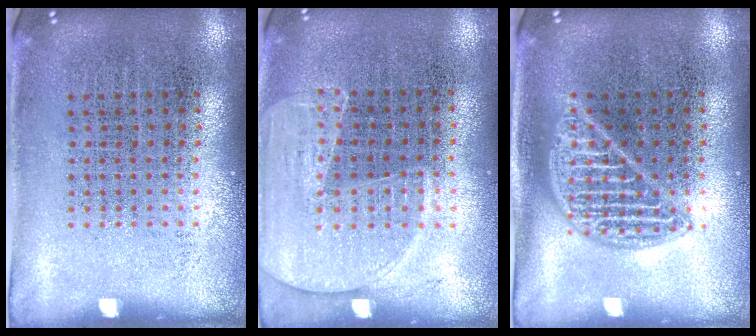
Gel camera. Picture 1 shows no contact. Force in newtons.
{"total": 1.6, "press": 1.4, "slide": 0.8}
{"total": 2.3, "press": 2.2, "slide": 0.3}